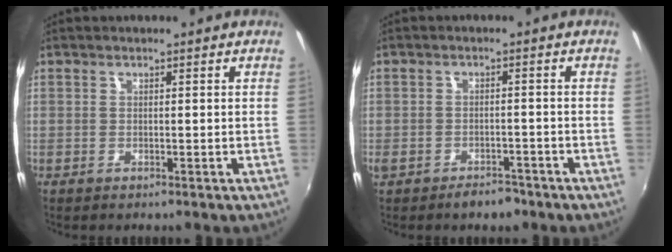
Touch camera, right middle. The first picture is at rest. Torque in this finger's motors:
{"motor_torque": [0.04, -0.02, 0.02, 0.01]}